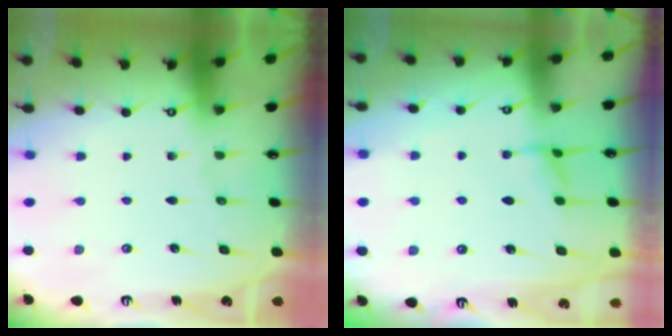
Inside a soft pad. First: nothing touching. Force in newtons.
{"total": 1.6, "press": 1.5, "slide": 0.6}